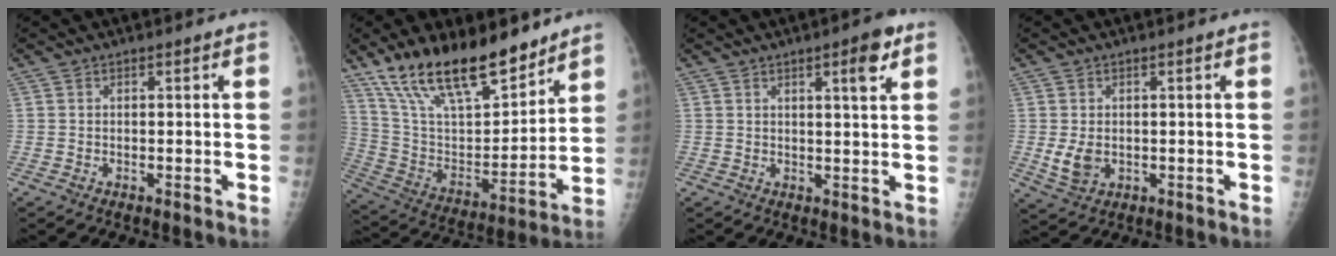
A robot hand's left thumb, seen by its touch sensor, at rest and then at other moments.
{"total": 22.8, "force": [16.8, 8.2, 13.1], "torque": [-0.195, -0.075, 0.302]}
{"total": 5.2, "force": [2.8, 0.9, 4.3], "torque": [-0.056, -0.014, 0.037]}
{"total": 4.3, "force": [-0.1, 3.1, 2.9], "torque": [-0.049, -0.010, 0.008]}